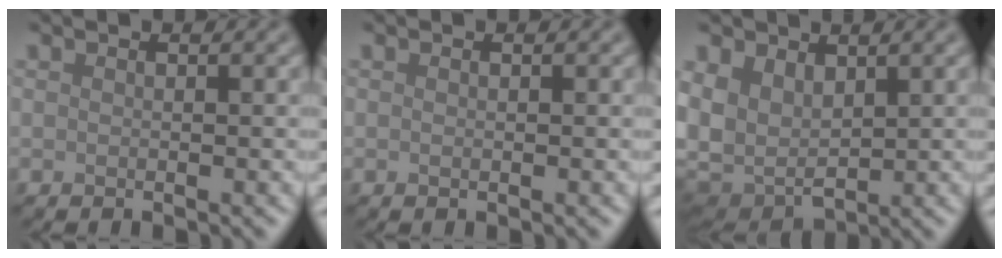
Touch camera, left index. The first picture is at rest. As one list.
[{"total": 0.0}, {"total": 6.6, "force": [1.6, 4.5, 4.6], "torque": [-0.123, -0.004, 0.030]}]